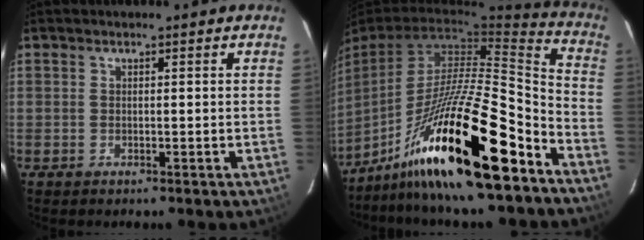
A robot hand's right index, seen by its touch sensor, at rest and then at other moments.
{"total": 23.9, "force": [-16.7, 3.2, 16.8], "torque": [-0.268, -0.033, -0.279]}